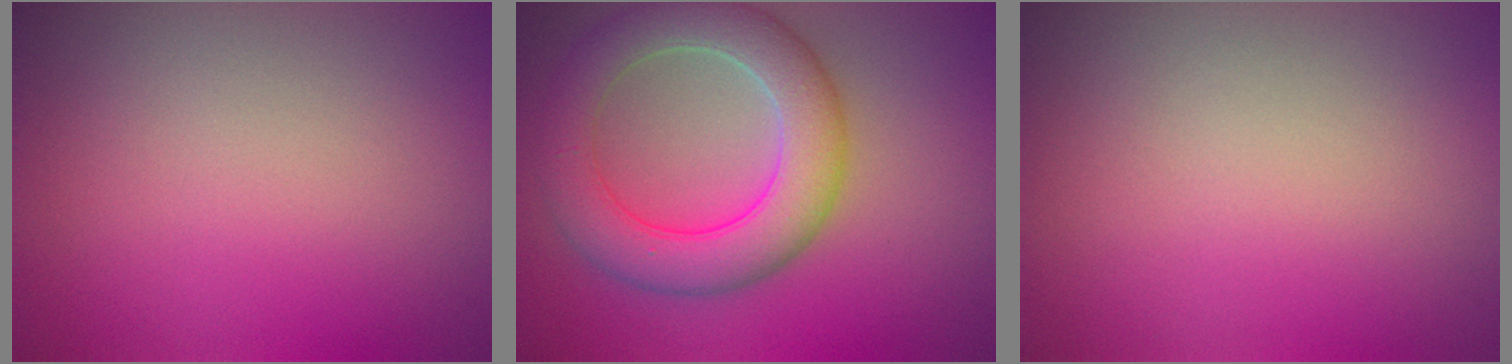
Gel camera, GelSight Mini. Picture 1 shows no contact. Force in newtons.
{"total": 6.8, "press": 6.8, "slide": 0.5}
{"total": 0.0}